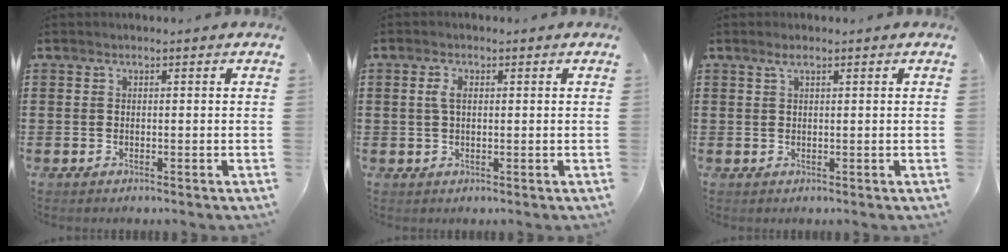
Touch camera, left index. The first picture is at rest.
{"total": 2.4, "force": [0.5, 1.1, 2.0], "torque": [-0.044, 0.008, 0.007]}
{"total": 1.3, "force": [0.7, 0.2, 1.1], "torque": [-0.023, 0.003, 0.011]}